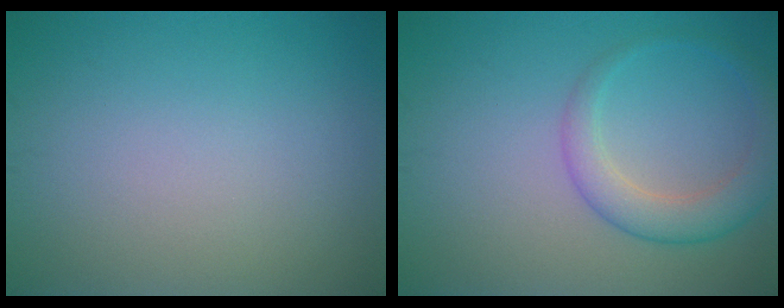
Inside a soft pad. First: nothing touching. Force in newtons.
{"total": 2.9, "press": 2.8, "slide": 0.1}